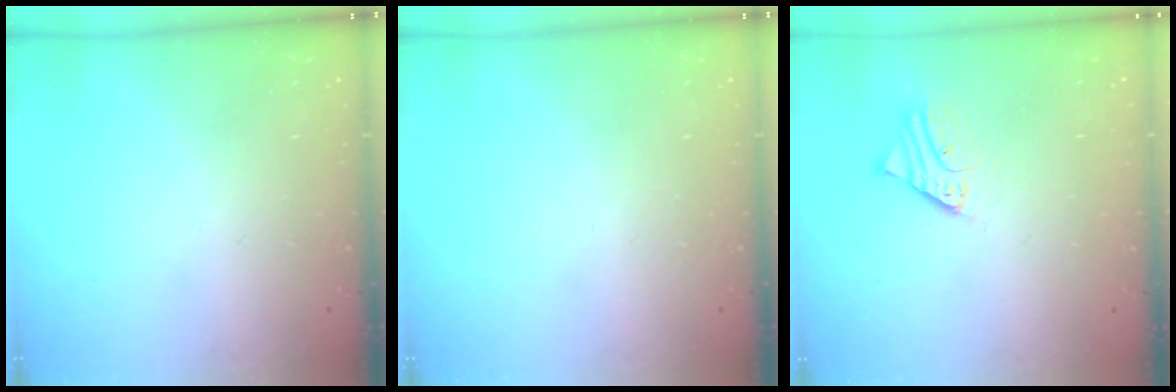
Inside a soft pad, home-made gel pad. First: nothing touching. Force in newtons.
{"total": 0.0}
{"total": 2.8, "press": 2.8, "slide": 0.2}